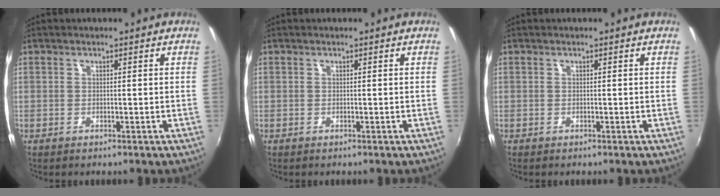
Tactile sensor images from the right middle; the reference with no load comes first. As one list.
[{"total": 0.0}, {"total": 0.0}]